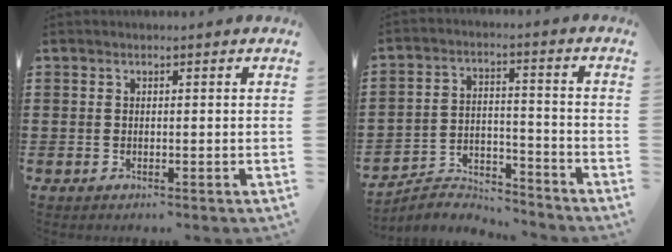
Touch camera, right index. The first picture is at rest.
{"total": 5.2, "force": [-5.1, 0.8, 0.4], "torque": [-0.009, 0.012, -0.102]}